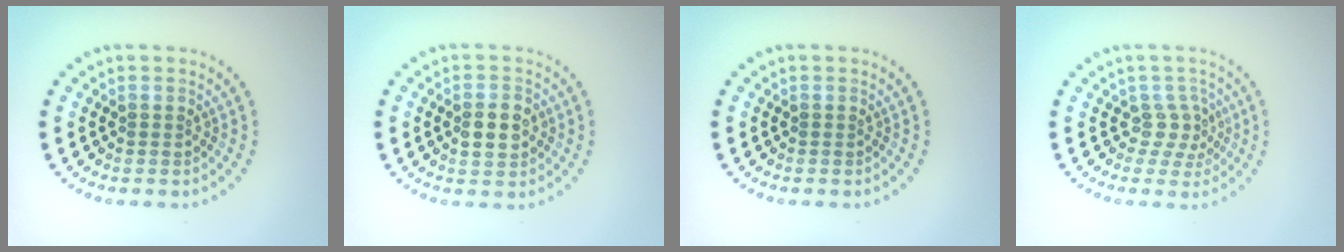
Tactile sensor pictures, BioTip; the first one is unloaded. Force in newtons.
{"total": 2.9, "press": 2.9, "slide": 0.1}
{"total": 0.0}
{"total": 2.1, "press": 1.4, "slide": 1.6}